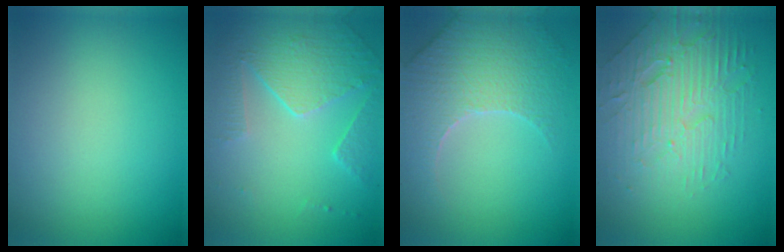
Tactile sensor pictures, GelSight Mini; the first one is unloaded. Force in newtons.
{"total": 5.1, "press": 3.7, "slide": 3.6}
{"total": 5.1, "press": 4.7, "slide": 2.0}
{"total": 5.6, "press": 4.4, "slide": 3.4}